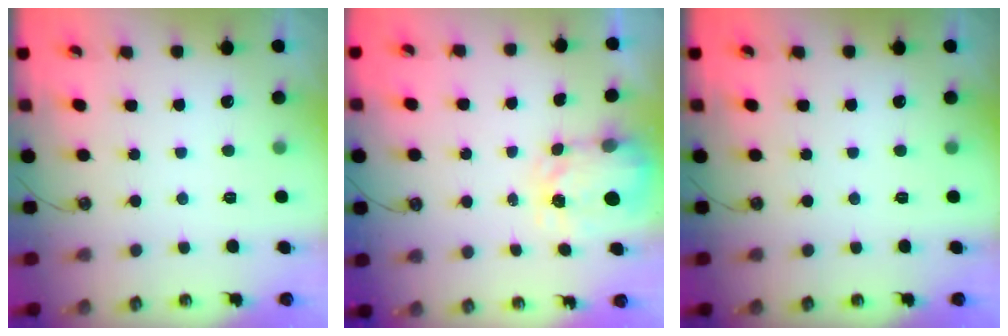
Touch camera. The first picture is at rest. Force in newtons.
{"total": 3.7, "press": 3.7, "slide": 0.6}
{"total": 0.0}